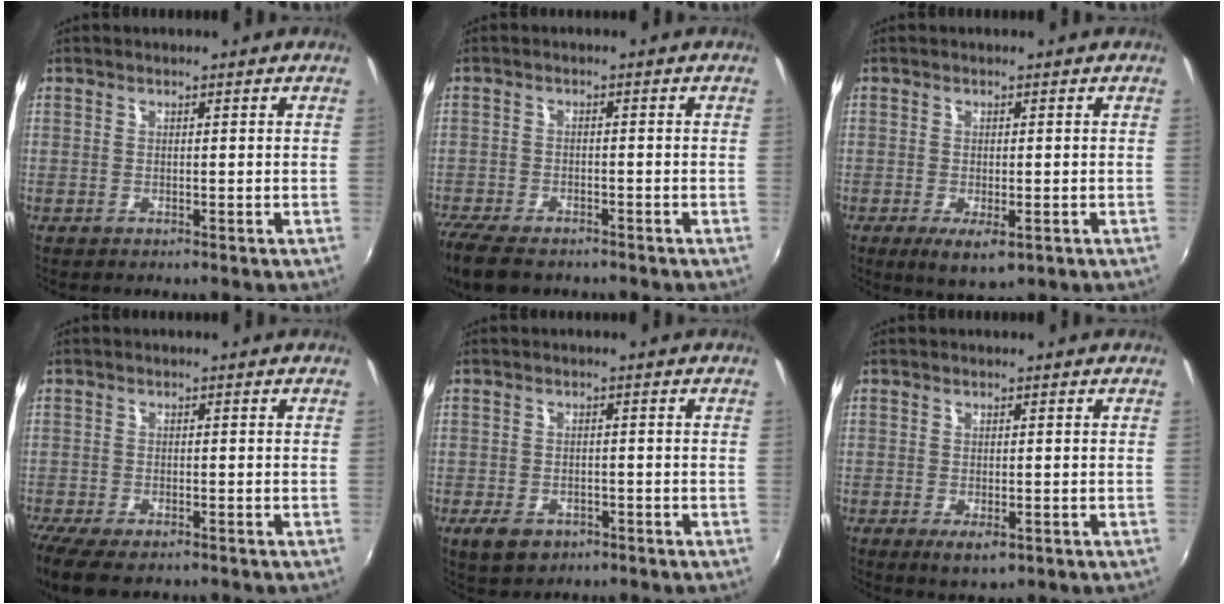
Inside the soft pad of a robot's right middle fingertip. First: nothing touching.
{"total": 9.5, "force": [-7.5, 3.5, 4.5], "torque": [-0.120, -0.034, -0.138]}
{"total": 4.9, "force": [-2.2, 2.0, 4.0], "torque": [-0.073, -0.022, -0.030]}
{"total": 8.9, "force": [-6.6, 3.0, 5.2], "torque": [-0.129, -0.045, -0.119]}
{"total": 5.5, "force": [-3.1, 3.5, 2.9], "torque": [-0.070, -0.013, -0.049]}
{"total": 3.5, "force": [-1.4, 1.8, 2.7], "torque": [-0.049, -0.013, -0.018]}